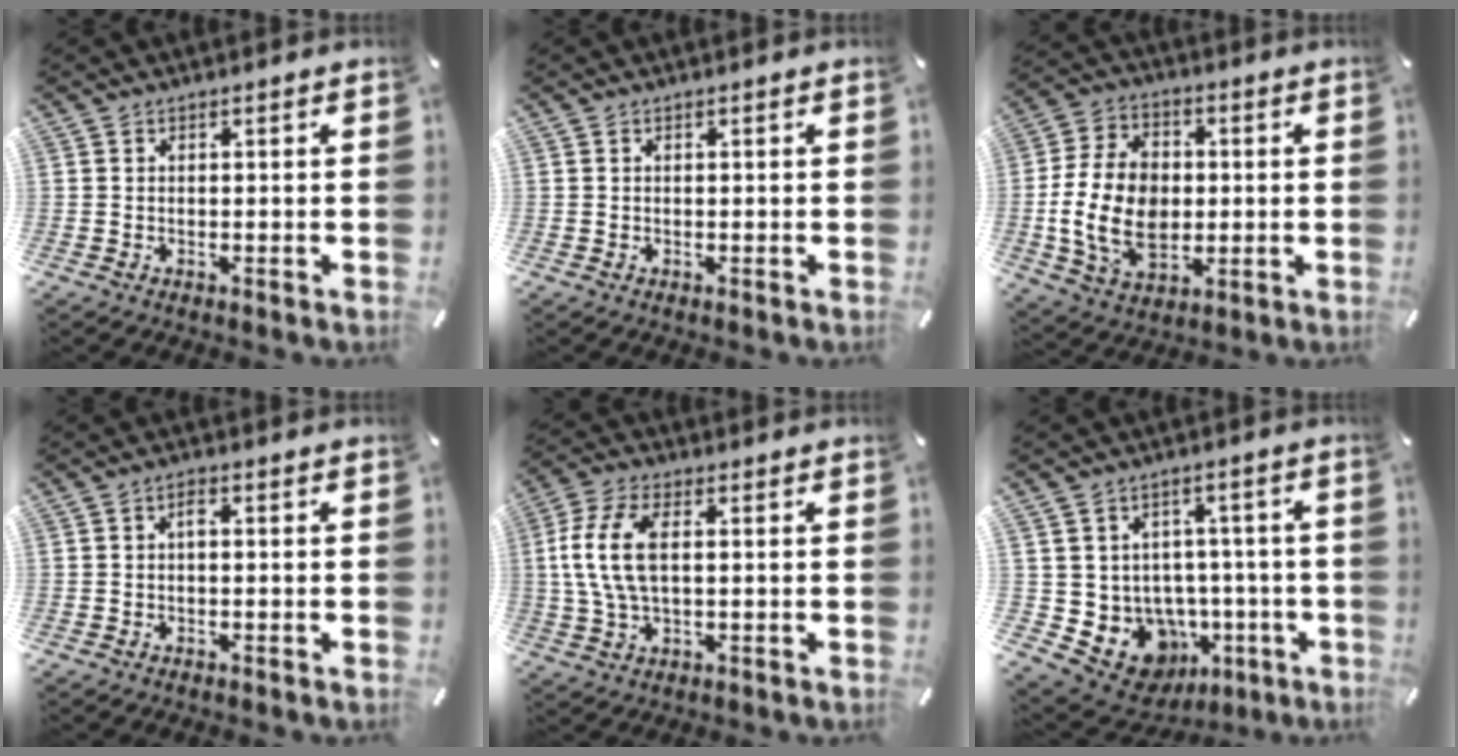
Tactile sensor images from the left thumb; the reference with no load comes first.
{"total": 0.0}
{"total": 16.1, "force": [-1.2, 11.9, 10.8], "torque": [-0.234, 0.005, -0.021]}
{"total": 1.7, "force": [-0.1, 0.6, 1.6], "torque": [-0.034, 0.005, -0.003]}
{"total": 11.0, "force": [1.3, 5.4, 9.5], "torque": [-0.211, -0.004, 0.020]}
{"total": 10.7, "force": [-3.5, 9.3, 4.1], "torque": [-0.065, -0.001, -0.043]}